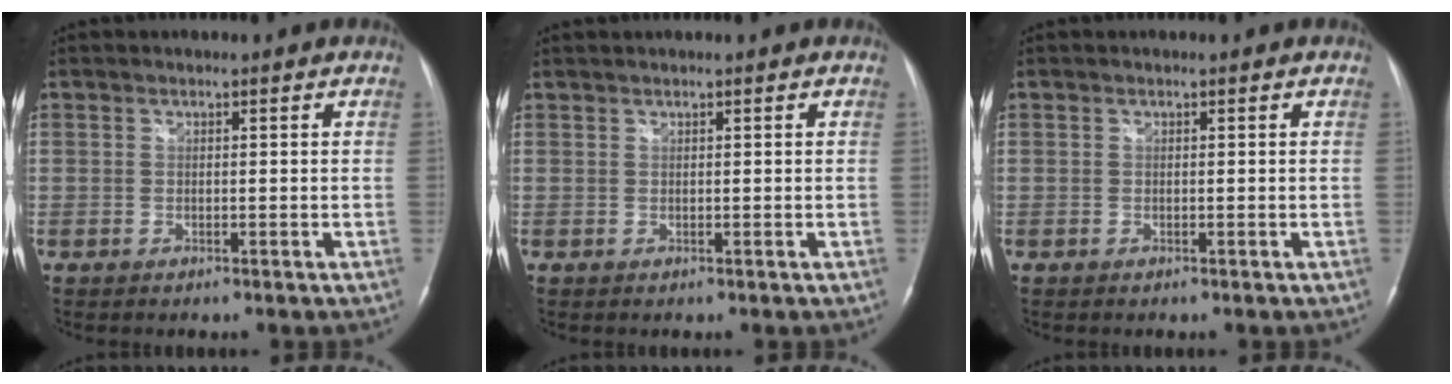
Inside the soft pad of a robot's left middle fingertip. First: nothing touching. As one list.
[{"total": 0.7, "force": [0.7, -0.1, 0.2], "torque": [-0.005, 0.009, 0.018]}, {"total": 0.0}]